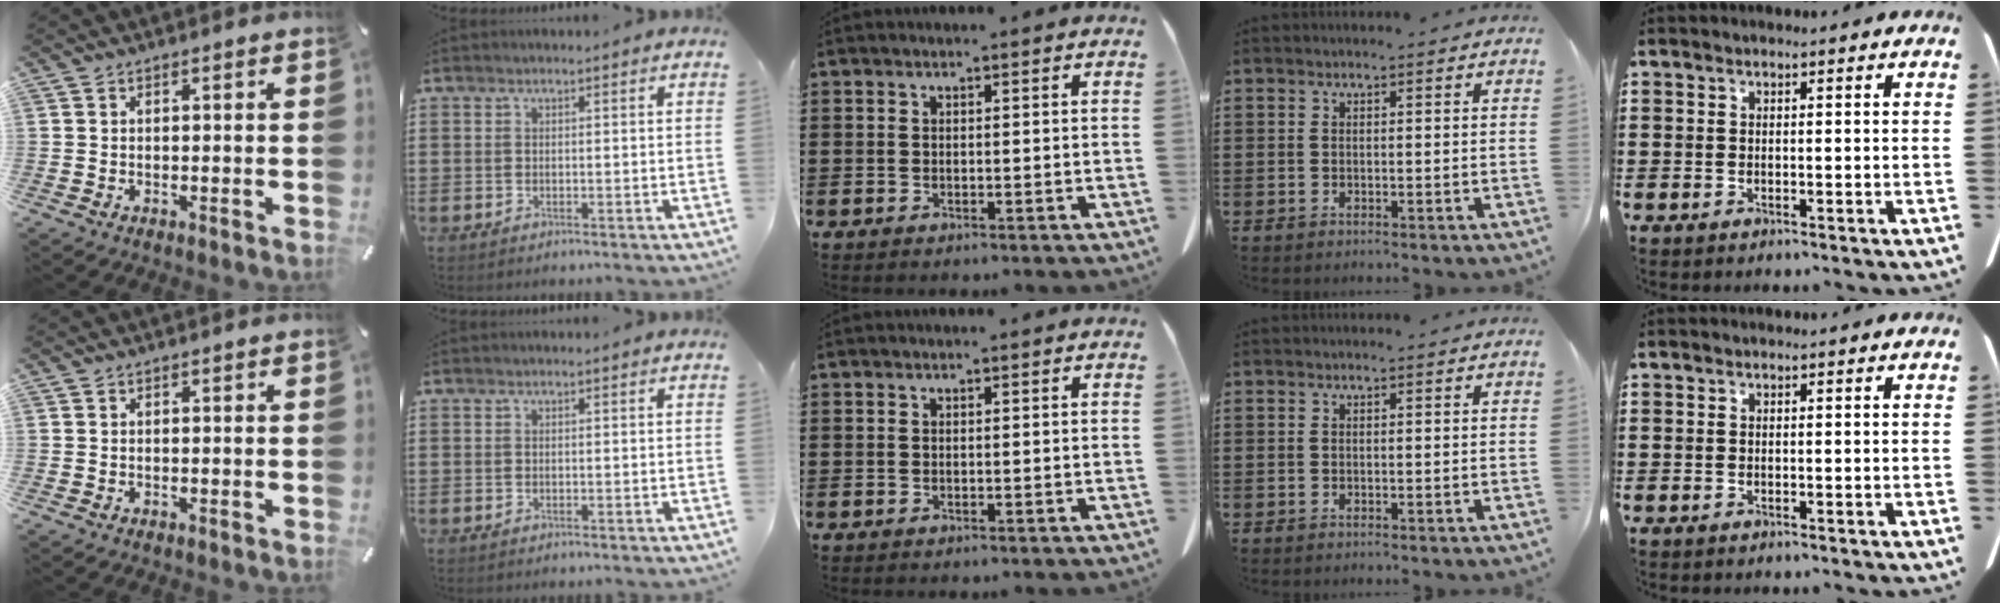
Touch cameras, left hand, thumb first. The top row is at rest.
{}